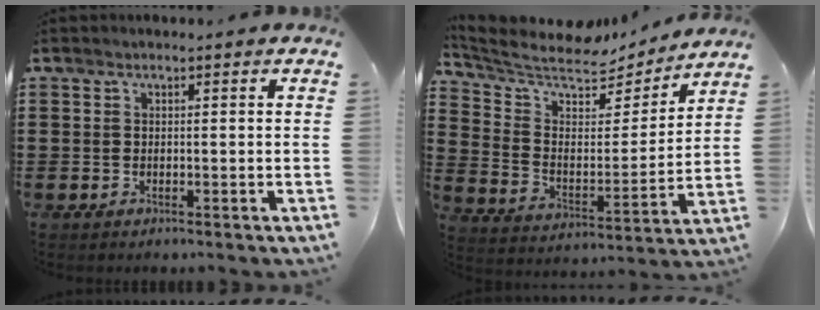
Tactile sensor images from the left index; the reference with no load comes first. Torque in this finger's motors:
{"motor_torque": [2.14, 0.00, 0.51, 0.21]}